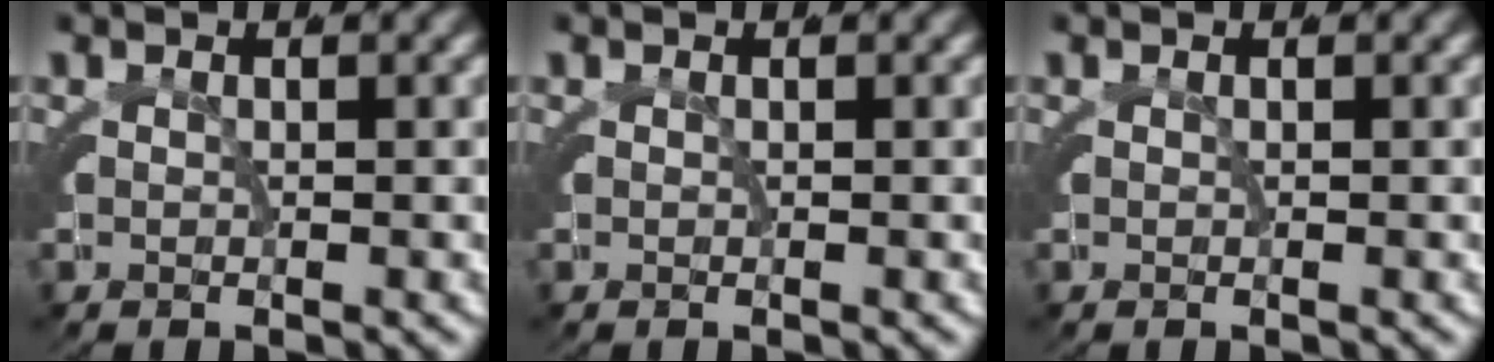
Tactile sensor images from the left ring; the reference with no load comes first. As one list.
[{"total": 0.0}, {"total": 0.0}]